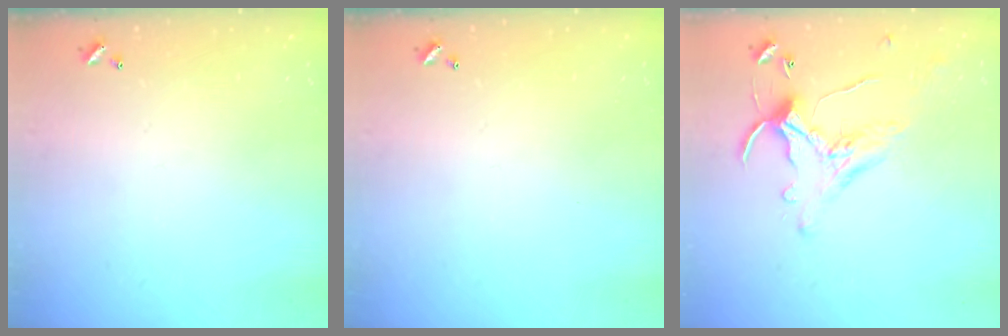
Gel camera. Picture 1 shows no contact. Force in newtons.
{"total": 0.0}
{"total": 1.1, "press": 0.3, "slide": 1.0}